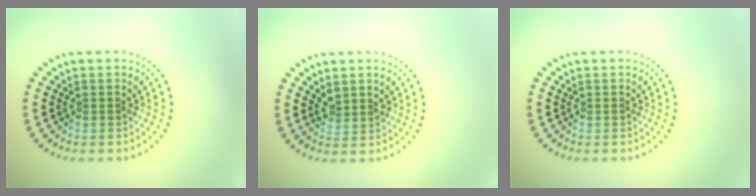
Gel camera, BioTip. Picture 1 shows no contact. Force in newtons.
{"total": 1.4, "press": 1.1, "slide": 0.8}
{"total": 0.0}